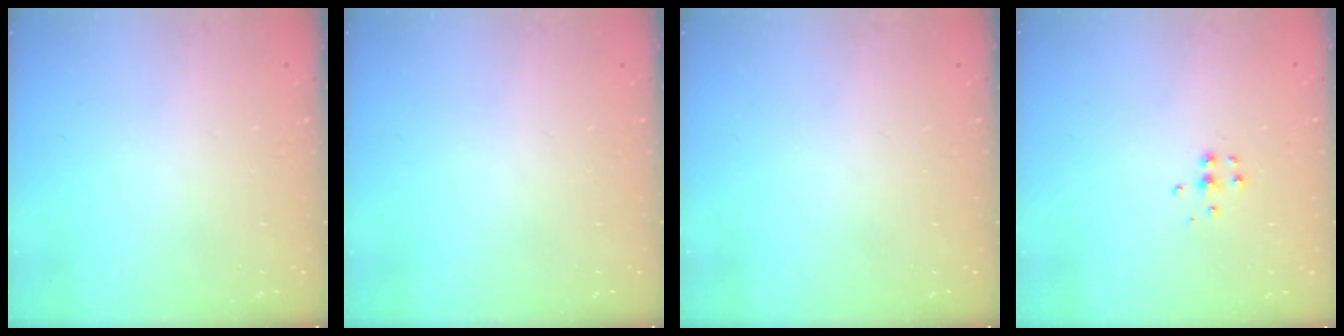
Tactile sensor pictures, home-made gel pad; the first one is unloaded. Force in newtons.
{"total": 0.0}
{"total": 0.0}
{"total": 4.9, "press": 4.9, "slide": 0.3}